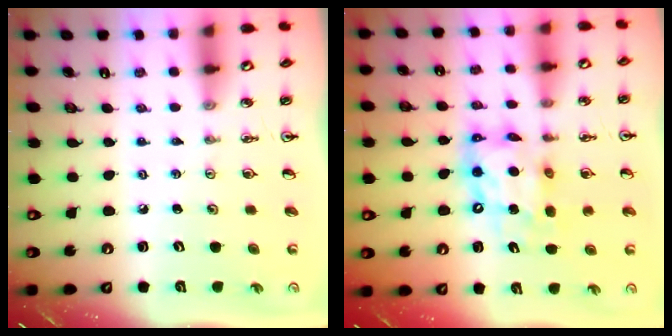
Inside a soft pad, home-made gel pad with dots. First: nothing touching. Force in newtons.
{"total": 11.4, "press": 11.4, "slide": 0.7}